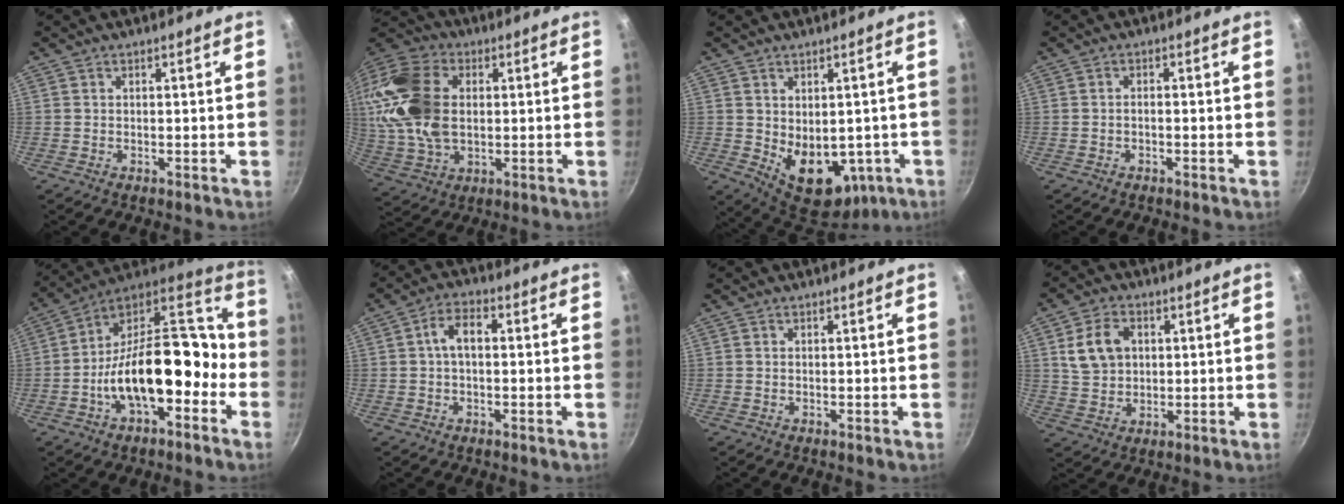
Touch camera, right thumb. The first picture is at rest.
{"total": 25.1, "force": [4.0, 16.6, 18.4], "torque": [-0.440, 0.025, 0.080]}
{"total": 13.9, "force": [-3.4, 9.1, 10.0], "torque": [-0.117, -0.005, -0.021]}
{"total": 0.9, "force": [-0.4, 0.5, 0.7], "torque": [-0.011, 0.007, -0.008]}
{"total": 23.0, "force": [-5.2, 11.5, 19.2], "torque": [-0.294, 0.063, -0.083]}
{"total": 5.3, "force": [0.4, 2.9, 4.4], "torque": [-0.076, 0.020, 0.001]}
{"total": 0.0}
{"total": 8.5, "force": [2.3, 6.4, 5.2], "torque": [-0.080, 0.002, 0.047]}